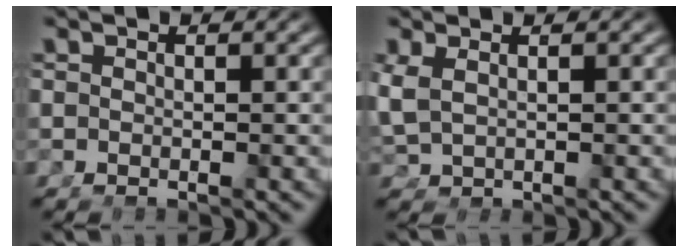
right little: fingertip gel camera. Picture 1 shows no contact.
{"total": 2.0, "force": [0.6, 1.1, 1.5], "torque": [-0.044, -0.004, 0.028]}